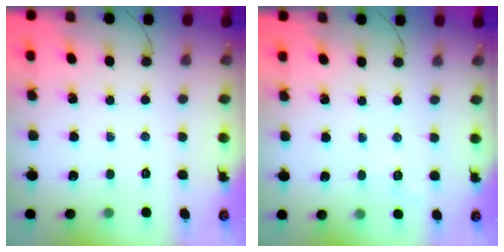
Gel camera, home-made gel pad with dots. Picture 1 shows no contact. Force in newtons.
{"total": 3.3, "press": 3.0, "slide": 1.5}